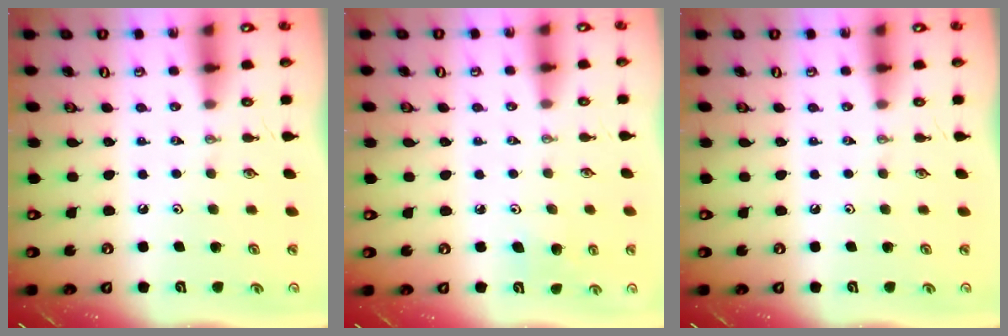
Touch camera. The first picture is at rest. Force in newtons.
{"total": 5.0, "press": 4.6, "slide": 1.7}
{"total": 0.0}